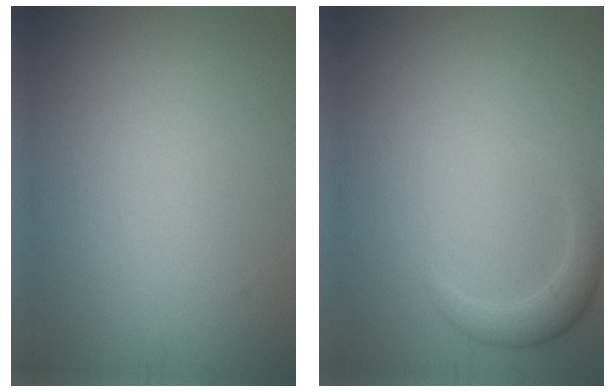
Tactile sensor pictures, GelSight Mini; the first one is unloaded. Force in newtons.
{"total": 2.1, "press": 2.1, "slide": 0.2}